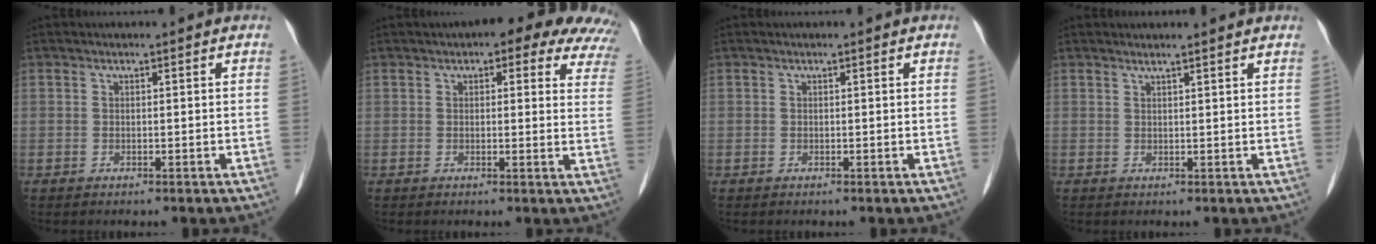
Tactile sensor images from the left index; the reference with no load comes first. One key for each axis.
{"total": 13.4, "fx": 10.1, "fy": 4.5, "fz": 7.5, "tx": -0.062, "ty": 0.013, "tz": 0.095}
{"total": 0.0}
{"total": 2.6, "fx": 2.5, "fy": -0.3, "fz": 0.9, "tx": -0.018, "ty": 0.009, "tz": 0.033}